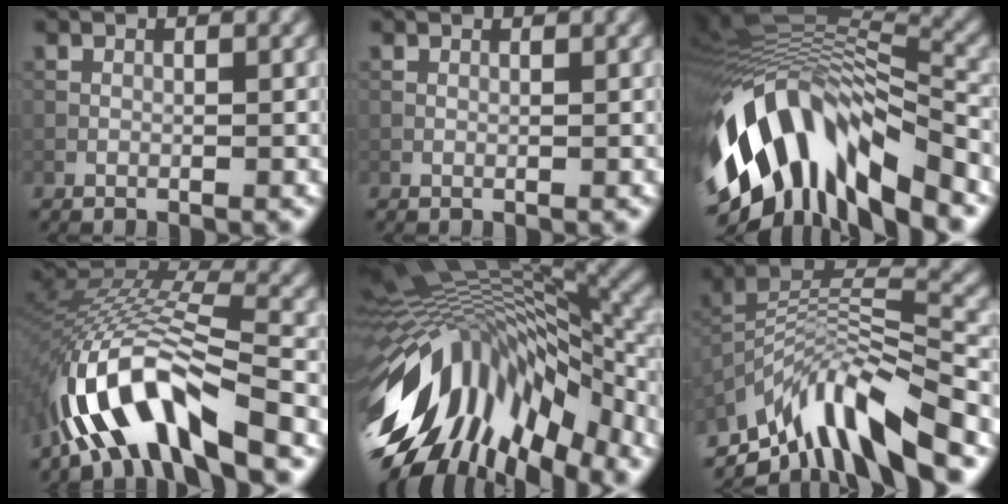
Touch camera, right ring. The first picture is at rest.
{"total": 0.0}
{"total": 14.0, "force": [-6.2, 6.2, 10.9], "torque": [-0.215, 0.015, -0.100]}
{"total": 10.7, "force": [-7.1, 2.5, 7.7], "torque": [-0.139, 0.010, -0.130]}
{"total": 15.4, "force": [-4.3, 7.5, 12.8], "torque": [-0.219, 0.003, -0.075]}
{"total": 10.2, "force": [-6.9, 2.9, 6.9], "torque": [-0.121, 0.005, -0.125]}